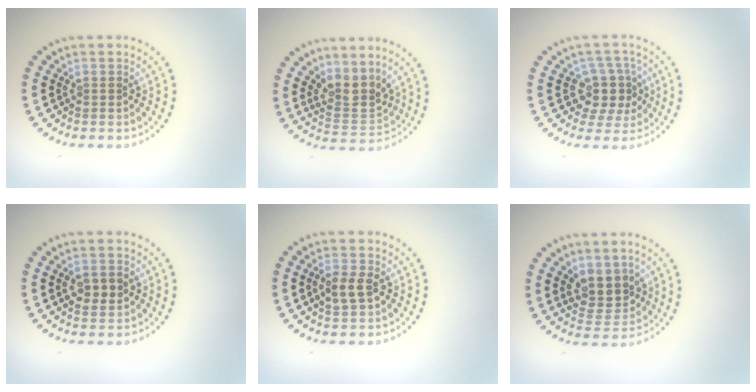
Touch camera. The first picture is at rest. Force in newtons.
{"total": 3.2, "press": 2.6, "slide": 1.9}
{"total": 3.9, "press": 3.6, "slide": 1.4}
{"total": 2.4, "press": 2.4, "slide": 0.2}
{"total": 2.7, "press": 2.6, "slide": 0.3}
{"total": 3.5, "press": 3.3, "slide": 1.3}